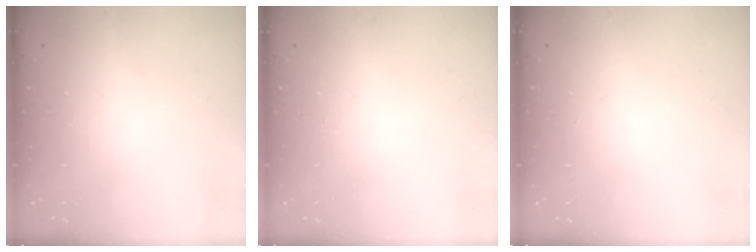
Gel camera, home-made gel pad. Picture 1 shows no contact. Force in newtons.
{"total": 0.0}
{"total": 0.0}